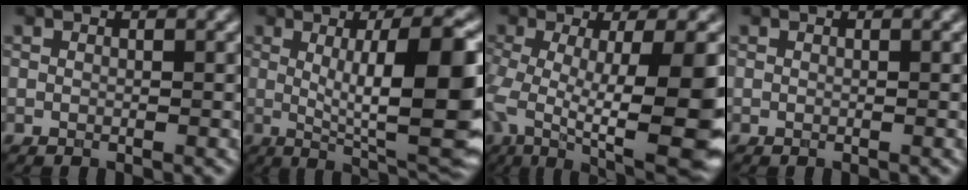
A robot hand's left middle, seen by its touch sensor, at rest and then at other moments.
{"total": 11.3, "force": [0.8, 2.7, 10.9], "torque": [-0.143, -0.006, 0.019]}
{"total": 12.8, "force": [-2.9, 3.7, 12.0], "torque": [-0.203, -0.022, -0.043]}
{"total": 0.0}